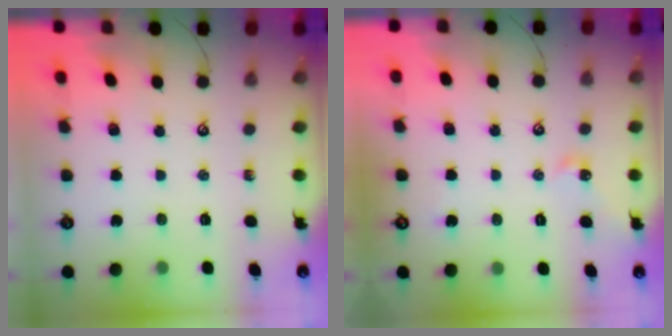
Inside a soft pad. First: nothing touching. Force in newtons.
{"total": 2.9, "press": 2.8, "slide": 0.5}